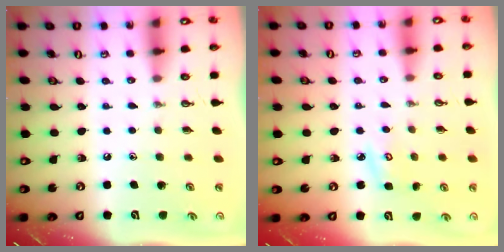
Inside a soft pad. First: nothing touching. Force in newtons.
{"total": 4.0, "press": 3.9, "slide": 0.3}